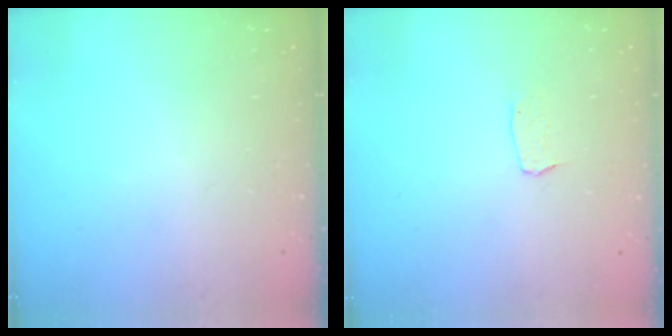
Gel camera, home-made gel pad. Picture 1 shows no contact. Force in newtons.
{"total": 3.0, "press": 3.0, "slide": 0.2}